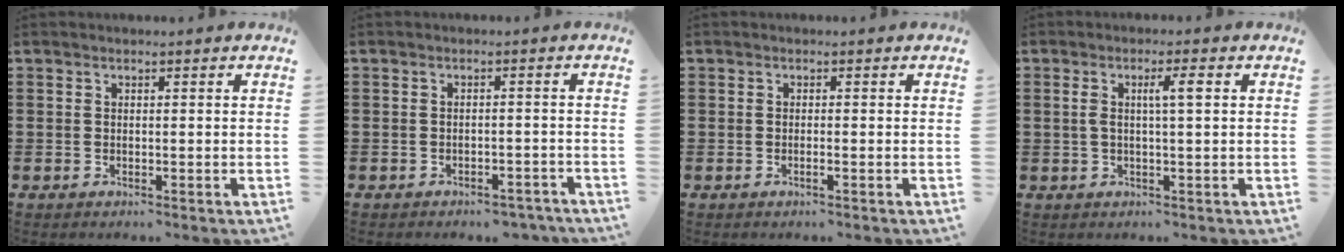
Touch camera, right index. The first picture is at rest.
{"total": 2.1, "force": [-2.1, 0.3, 0.4], "torque": [-0.012, -0.001, -0.042]}
{"total": 0.6, "force": [-0.3, -0.1, 0.4], "torque": [-0.008, -0.002, -0.006]}
{"total": 3.6, "force": [0.6, 0.4, 3.5], "torque": [-0.067, 0.003, 0.006]}